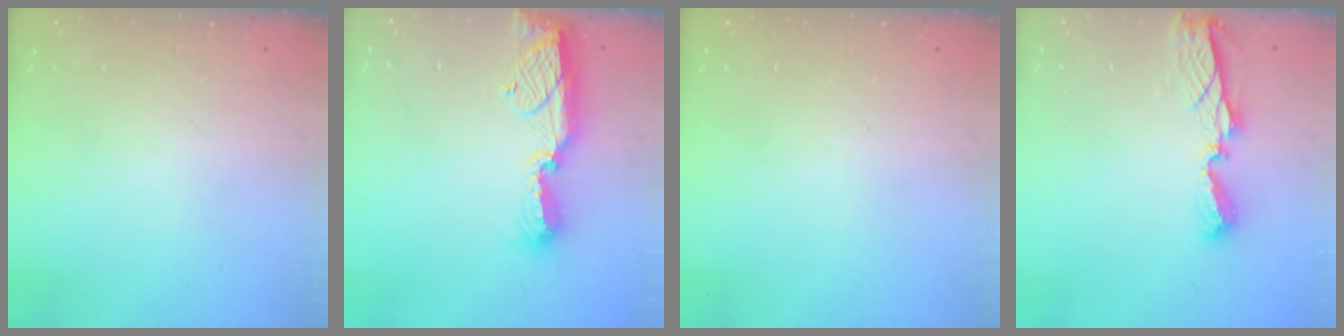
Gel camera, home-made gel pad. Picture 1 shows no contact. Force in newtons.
{"total": 13.3, "press": 12.2, "slide": 5.5}
{"total": 0.0}
{"total": 7.5, "press": 7.5, "slide": 0.5}